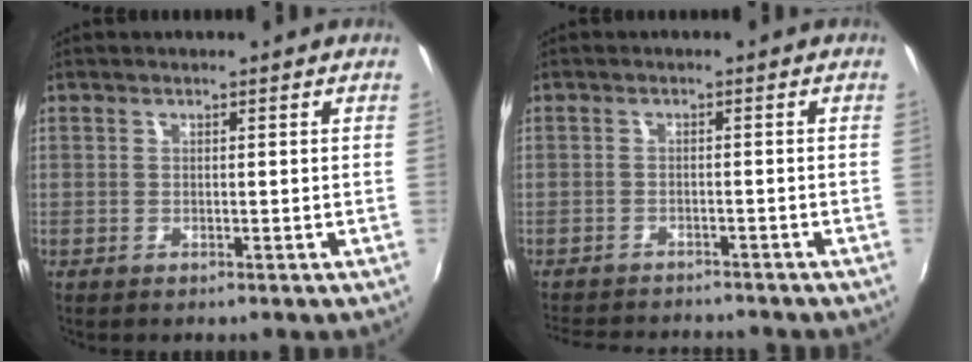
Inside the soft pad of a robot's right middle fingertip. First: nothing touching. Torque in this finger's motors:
{"motor_torque": [0.42, -0.56, 0.01, 0.01]}